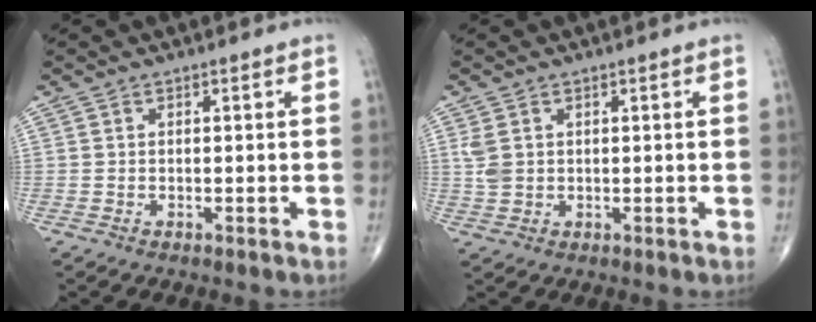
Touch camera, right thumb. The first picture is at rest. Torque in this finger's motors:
{"motor_torque": [0.06, -0.45, 0.24, 0.29, 0.03]}